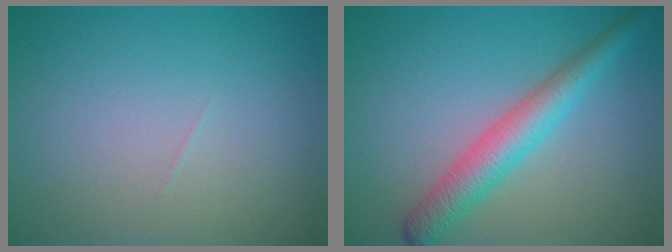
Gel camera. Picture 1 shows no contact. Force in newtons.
{"total": 4.3, "press": 4.3, "slide": 0.1}